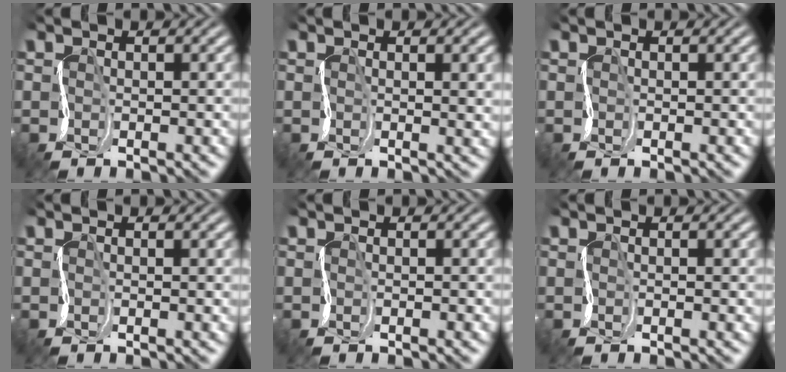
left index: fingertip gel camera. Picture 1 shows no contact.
{"total": 2.9, "force": [1.1, 1.0, 2.6], "torque": [-0.027, 0.013, 0.011]}
{"total": 0.0}
{"total": 0.5, "force": [0.5, 0.1, 0.2], "torque": [-0.003, 0.004, 0.004]}
{"total": 0.6, "force": [-0.1, 0.3, 0.5], "torque": [-0.004, 0.002, -0.002]}
{"total": 0.8, "force": [0.5, 0.2, 0.6], "torque": [-0.010, 0.002, 0.004]}